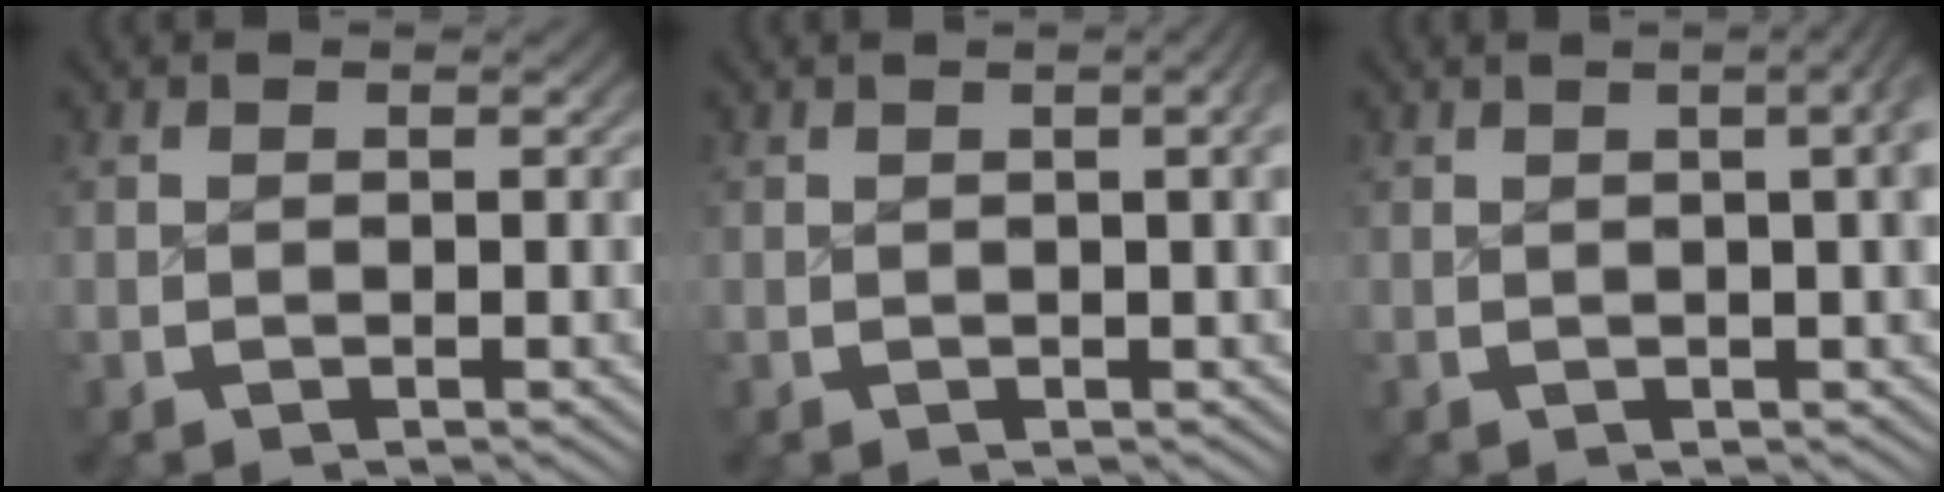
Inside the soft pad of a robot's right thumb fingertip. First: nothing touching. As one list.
[{"total": 2.9, "force": [0.4, 0.9, 2.7], "torque": [-0.027, 0.010, 0.003]}, {"total": 7.0, "force": [2.2, 3.2, 5.8], "torque": [-0.046, 0.034, 0.015]}]